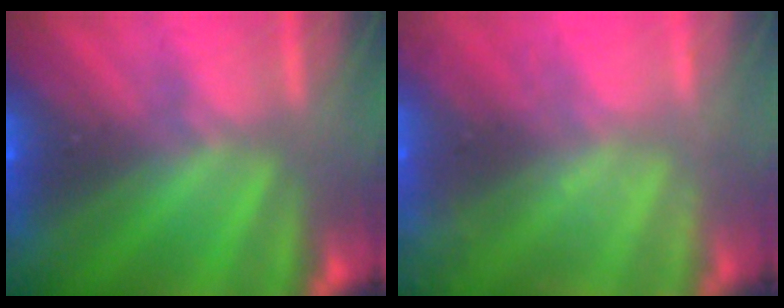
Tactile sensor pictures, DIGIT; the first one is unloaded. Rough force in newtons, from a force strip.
{"total": 2.3}